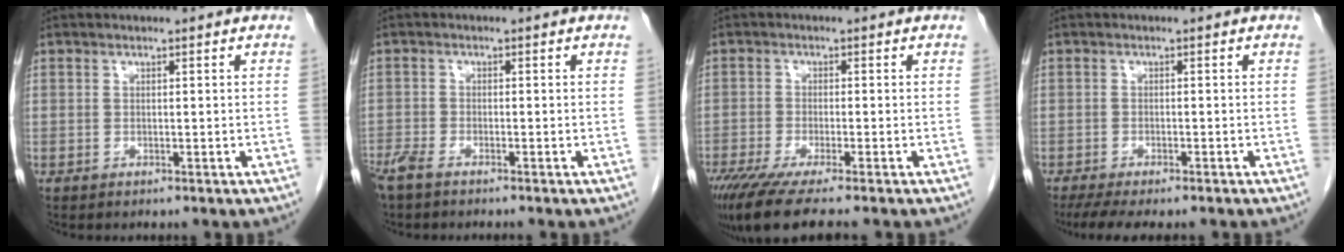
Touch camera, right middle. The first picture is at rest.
{"total": 3.8, "force": [-3.1, 0.6, 2.0], "torque": [-0.043, -0.008, -0.058]}
{"total": 8.5, "force": [-6.6, 0.2, 5.4], "torque": [-0.086, -0.023, -0.110]}
{"total": 7.8, "force": [-6.3, 1.7, 4.2], "torque": [-0.058, -0.010, -0.096]}